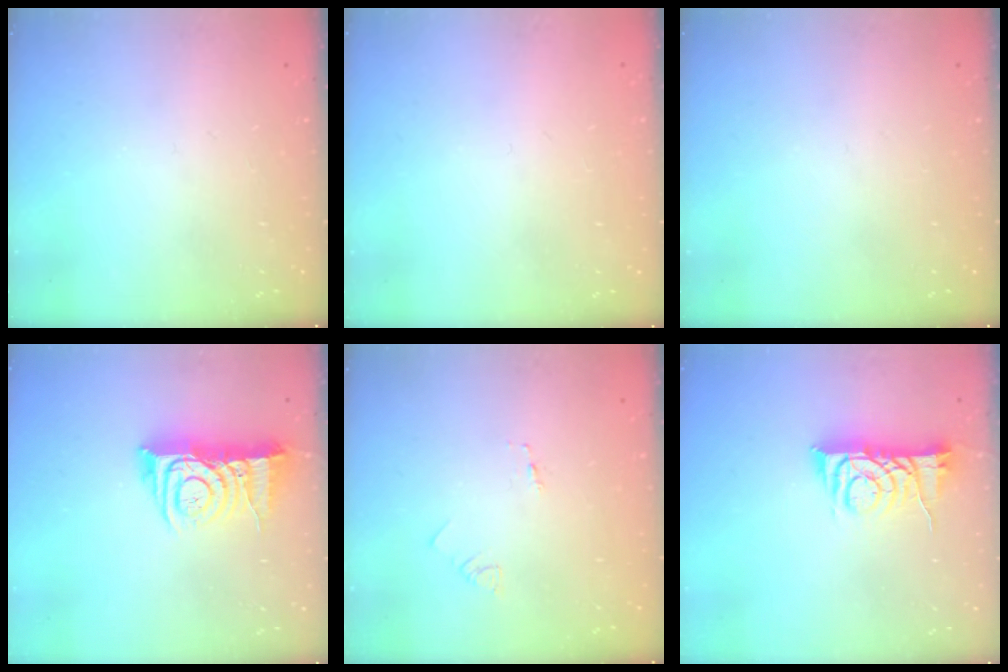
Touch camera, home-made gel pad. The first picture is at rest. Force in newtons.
{"total": 0.8, "press": 0.8, "slide": 0.1}
{"total": 0.0}
{"total": 11.0, "press": 10.9, "slide": 1.6}
{"total": 1.6, "press": 1.6, "slide": 0.1}
{"total": 9.4, "press": 9.3, "slide": 0.8}